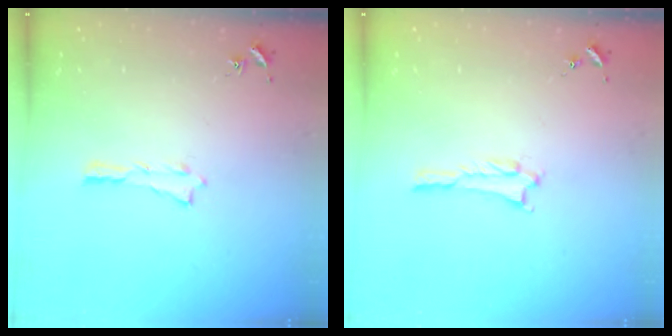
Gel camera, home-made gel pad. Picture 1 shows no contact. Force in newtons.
{"total": 1.0, "press": 1.0, "slide": 0.2}